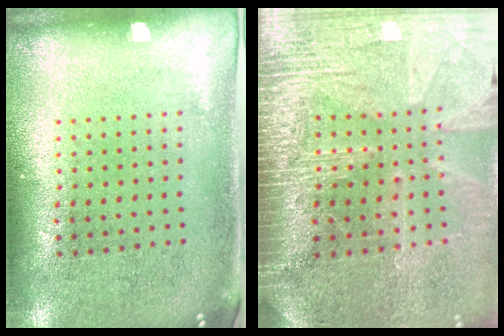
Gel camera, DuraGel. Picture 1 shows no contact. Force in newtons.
{"total": 3.6, "press": 3.3, "slide": 1.5}